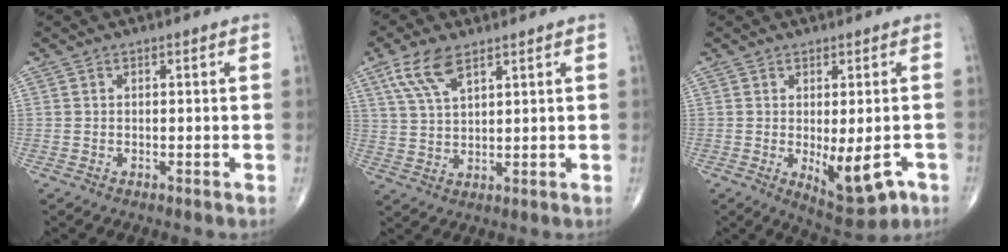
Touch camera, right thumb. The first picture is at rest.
{"total": 7.5, "force": [4.4, 3.0, 5.3], "torque": [-0.105, -0.009, 0.091]}
{"total": 9.3, "force": [-2.6, 3.6, 8.2], "torque": [-0.102, -0.012, -0.025]}